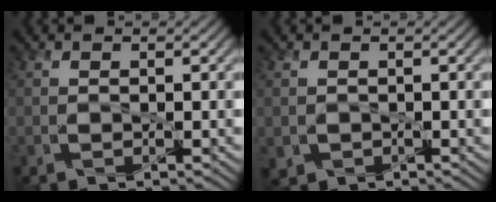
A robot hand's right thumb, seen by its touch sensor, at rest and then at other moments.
{"total": 1.5, "force": [-0.2, 1.5, 0.0], "torque": [-0.006, -0.013, -0.004]}